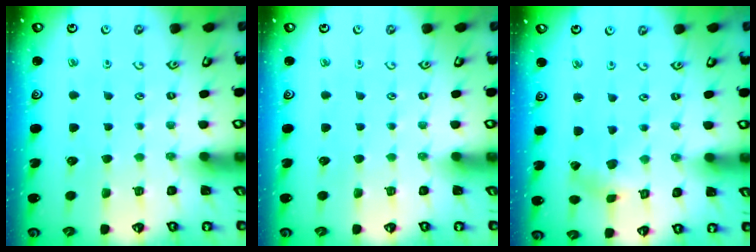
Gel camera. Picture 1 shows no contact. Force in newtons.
{"total": 0.0}
{"total": 1.2, "press": 1.2, "slide": 0.2}